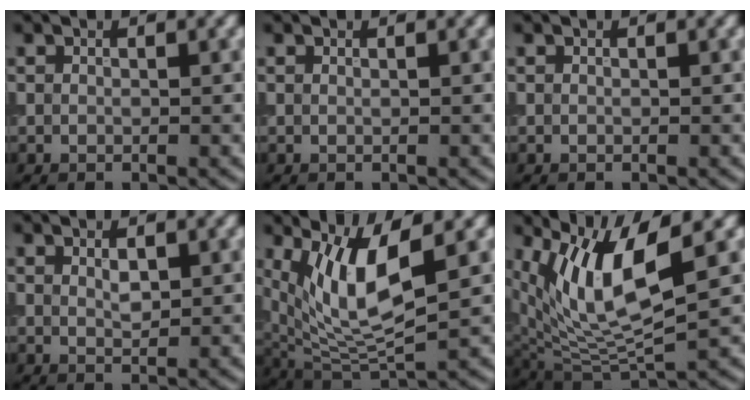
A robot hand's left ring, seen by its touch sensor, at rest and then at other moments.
{"total": 0.0}
{"total": 0.0}
{"total": 1.2, "force": [0.5, 0.5, 1.0], "torque": [-0.019, 0.000, 0.012]}
{"total": 7.8, "force": [2.7, 2.6, 6.9], "torque": [-0.145, -0.015, 0.056]}
{"total": 8.4, "force": [3.1, 3.0, 7.2], "torque": [-0.152, -0.014, 0.060]}